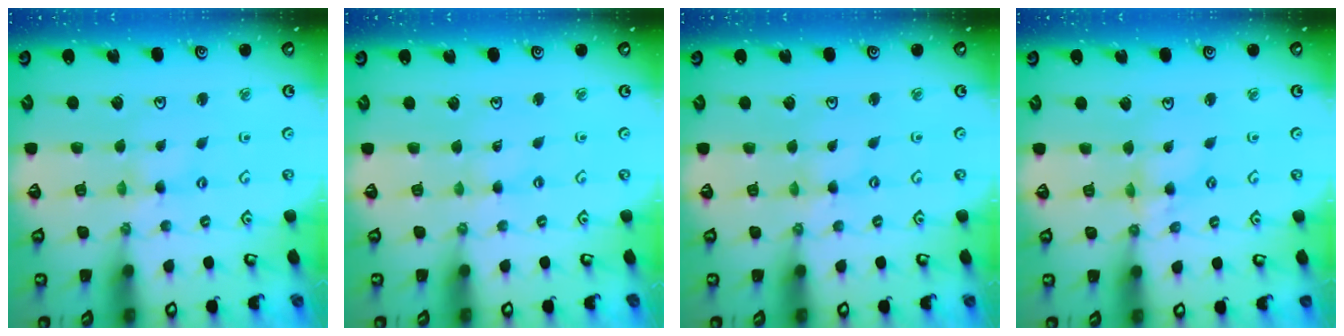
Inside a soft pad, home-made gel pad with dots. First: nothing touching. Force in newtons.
{"total": 0.0}
{"total": 0.0}
{"total": 4.2, "press": 4.2, "slide": 0.3}